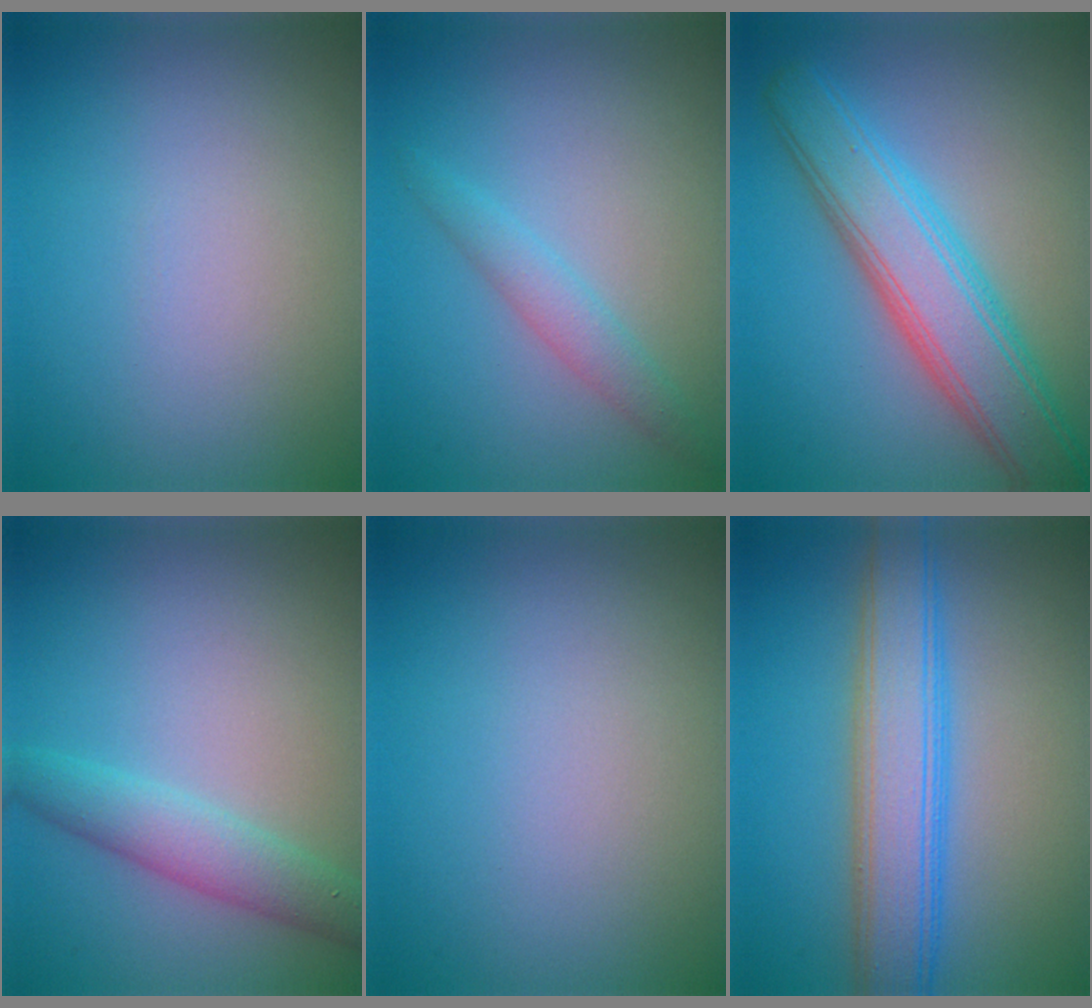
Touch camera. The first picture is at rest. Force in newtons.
{"total": 1.9, "press": 1.9, "slide": 0.1}
{"total": 7.2, "press": 7.2, "slide": 0.1}
{"total": 3.2, "press": 3.2, "slide": 0.1}
{"total": 0.0}
{"total": 6.4, "press": 6.4, "slide": 0.3}